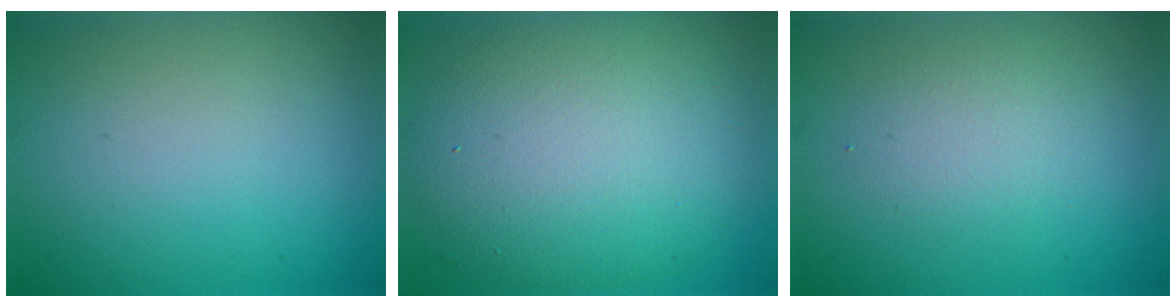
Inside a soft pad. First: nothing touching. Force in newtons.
{"total": 10.7, "press": 10.7, "slide": 0.7}
{"total": 2.2, "press": 2.2, "slide": 0.1}